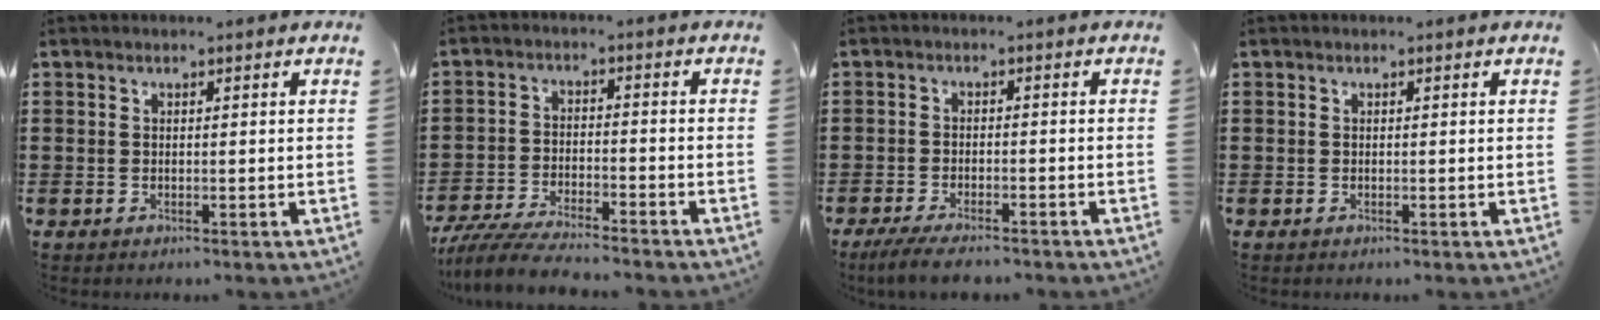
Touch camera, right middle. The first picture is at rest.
{"total": 6.0, "force": [-5.7, 0.5, 1.9], "torque": [-0.048, -0.004, -0.113]}
{"total": 3.7, "force": [-3.2, 0.5, 1.7], "torque": [-0.042, -0.006, -0.064]}
{"total": 0.0}